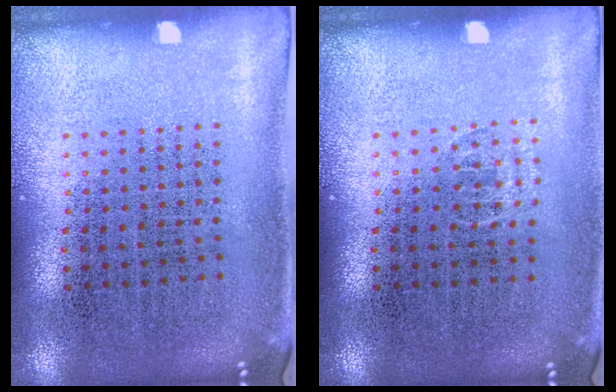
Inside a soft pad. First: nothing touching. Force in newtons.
{"total": 0.5, "press": 0.4, "slide": 0.3}